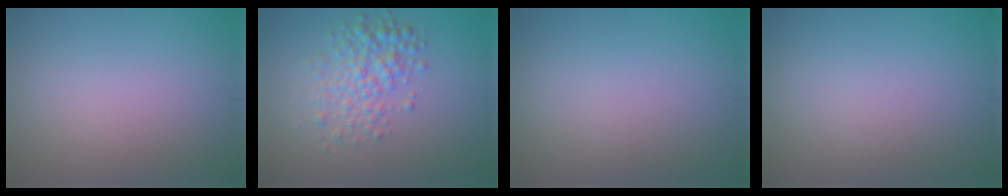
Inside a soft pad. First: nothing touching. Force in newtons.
{"total": 3.7, "press": 3.7, "slide": 0.0}
{"total": 0.0}
{"total": 0.0}